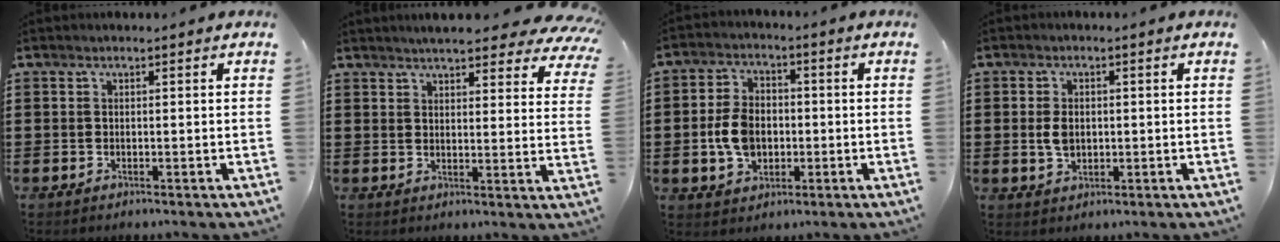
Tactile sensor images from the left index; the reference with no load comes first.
{"total": 5.8, "force": [5.1, 0.6, 2.7], "torque": [-0.052, -0.020, 0.089]}
{"total": 6.7, "force": [-1.0, 4.8, 4.6], "torque": [-0.115, 0.005, -0.023]}
{"total": 3.1, "force": [0.1, 2.1, 2.3], "torque": [-0.054, 0.003, 0.000]}